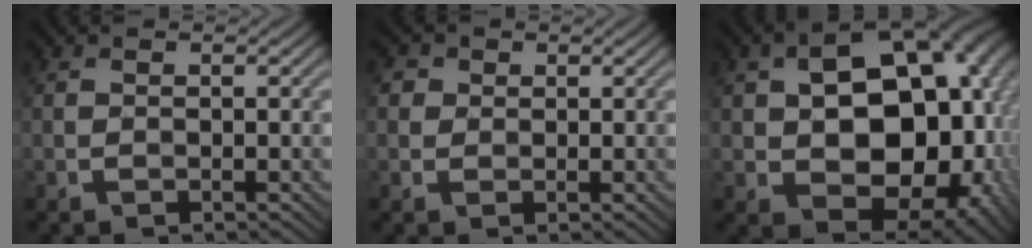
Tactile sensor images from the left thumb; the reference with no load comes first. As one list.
[{"total": 2.8, "force": [1.2, 2.4, 0.8], "torque": [-0.027, 0.005, 0.012]}, {"total": 18.7, "force": [0.4, 12.5, 13.9], "torque": [-0.181, -0.027, 0.027]}]